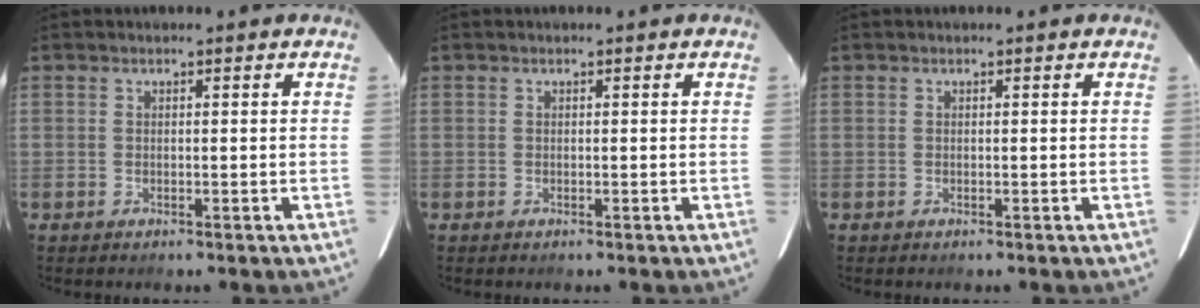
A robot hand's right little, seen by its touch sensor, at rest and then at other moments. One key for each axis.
{"total": 0.0}
{"total": 0.0}